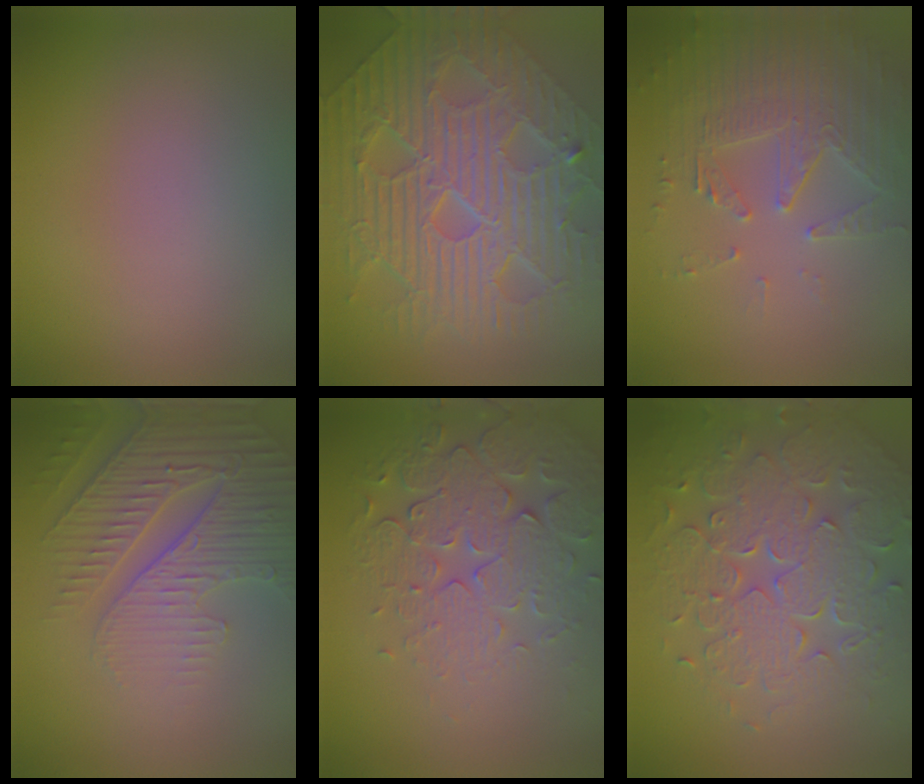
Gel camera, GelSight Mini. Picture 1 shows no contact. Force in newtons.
{"total": 11.0, "press": 7.5, "slide": 8.1}
{"total": 4.1, "press": 3.6, "slide": 2.1}
{"total": 4.8, "press": 4.4, "slide": 1.9}
{"total": 5.9, "press": 4.8, "slide": 3.4}
{"total": 7.9, "press": 5.7, "slide": 5.5}